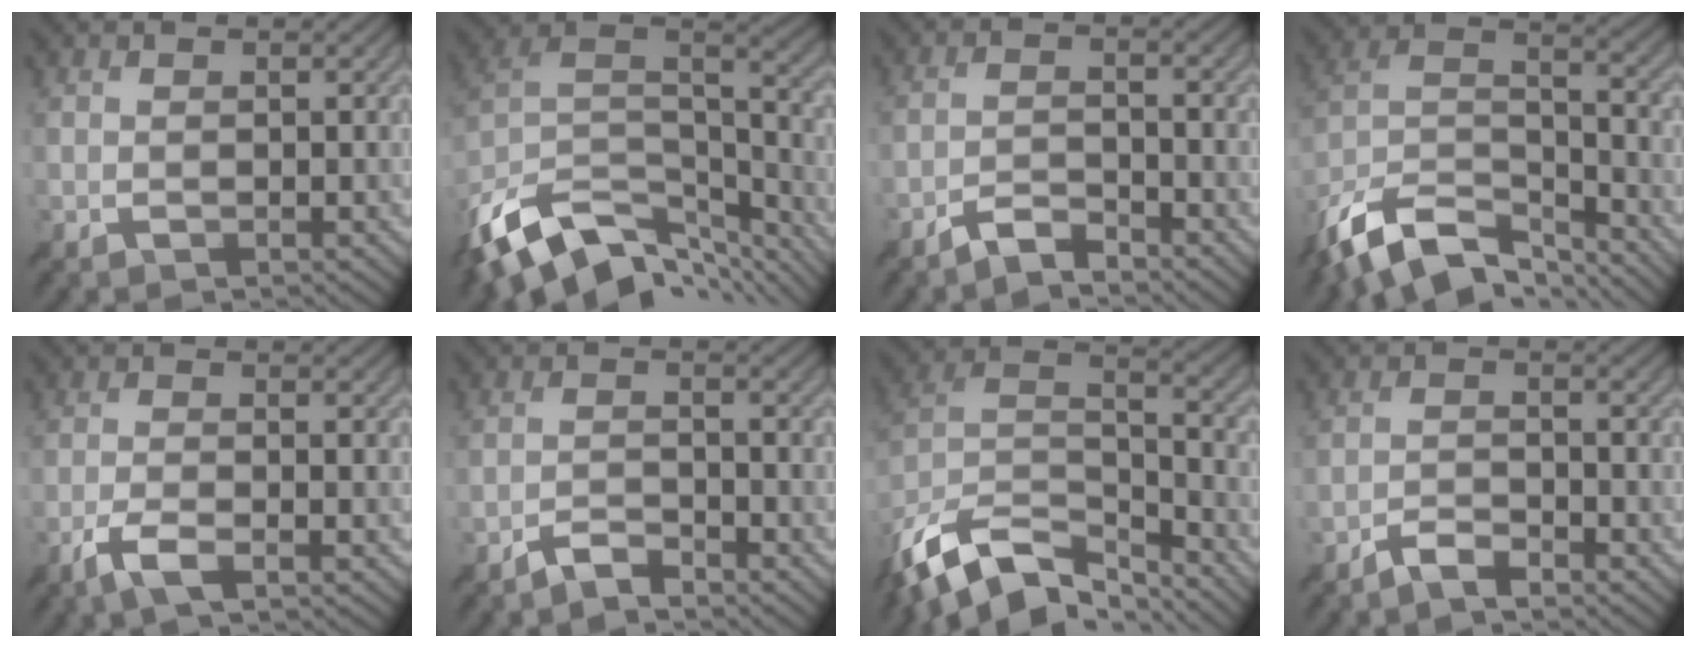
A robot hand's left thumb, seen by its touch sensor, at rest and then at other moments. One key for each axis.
{"total": 16.1, "fx": -10.6, "fy": 8.2, "fz": 8.9, "tx": -0.228, "ty": -0.025, "tz": -0.169}
{"total": 3.4, "fx": -2.9, "fy": 0.7, "fz": 1.5, "tx": -0.027, "ty": 0.003, "tz": -0.062}
{"total": 14.3, "fx": -10.9, "fy": 5.8, "fz": 7.2, "tx": -0.175, "ty": -0.004, "tz": -0.201}
{"total": 3.9, "fx": -2.2, "fy": 0.9, "fz": 3.1, "tx": -0.060, "ty": 0.000, "tz": -0.052}
{"total": 2.8, "fx": -2.5, "fy": 0.6, "fz": 1.3, "tx": -0.023, "ty": 0.003, "tz": -0.053}
{"total": 14.9, "fx": -10.5, "fy": 6.8, "fz": 8.0, "tx": -0.211, "ty": -0.013, "tz": -0.178}
{"total": 3.0, "fx": -2.6, "fy": 0.6, "fz": 1.5, "tx": -0.028, "ty": 0.002, "tz": -0.056}